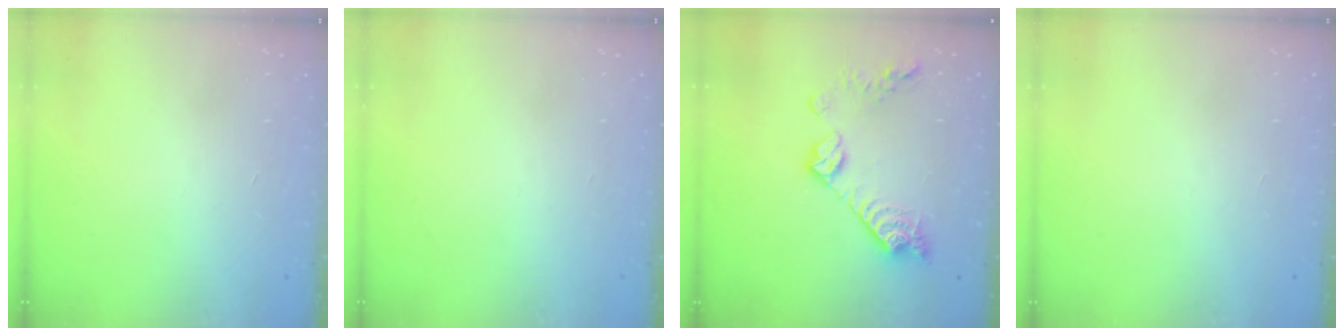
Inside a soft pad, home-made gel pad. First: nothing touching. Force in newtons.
{"total": 0.0}
{"total": 11.2, "press": 11.2, "slide": 0.4}
{"total": 0.0}